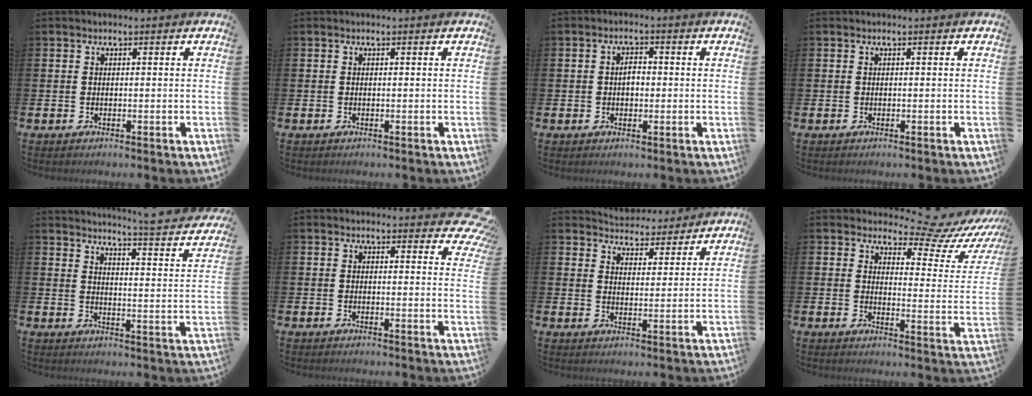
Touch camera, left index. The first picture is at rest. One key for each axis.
{"total": 0.0}
{"total": 2.5, "fx": 0.0, "fy": 1.6, "fz": 1.9, "tx": -0.022, "ty": 0.001, "tz": -0.006}
{"total": 0.0}
{"total": 3.7, "fx": 3.5, "fy": -0.4, "fz": 1.1, "tx": -0.028, "ty": -0.040, "tz": 0.050}
{"total": 2.8, "fx": 2.4, "fy": 1.1, "fz": 0.7, "tx": 0.004, "ty": -0.015, "tz": 0.038}
{"total": 4.6, "fx": 4.4, "fy": 1.1, "fz": -0.3, "tx": -0.012, "ty": -0.033, "tz": 0.078}
{"total": 7.3, "fx": 6.4, "fy": 2.4, "fz": 2.4, "tx": -0.037, "ty": -0.057, "tz": 0.102}